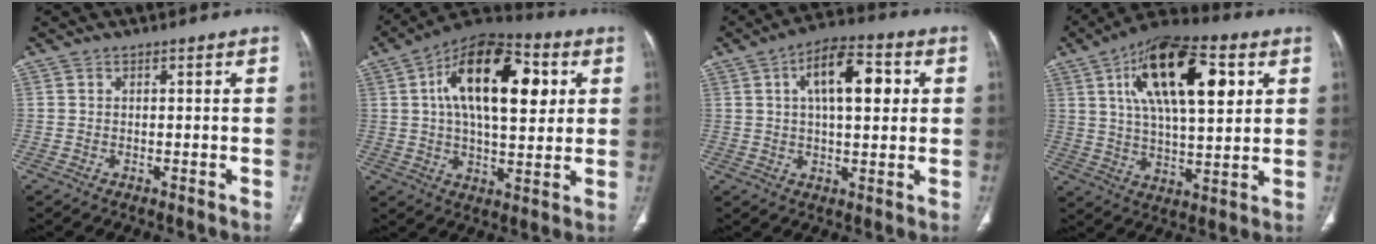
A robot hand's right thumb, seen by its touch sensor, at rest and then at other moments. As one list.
[{"total": 21.6, "force": [5.5, 10.5, 18.0], "torque": [-0.264, 0.007, 0.077]}, {"total": 12.8, "force": [3.3, 5.8, 11.0], "torque": [-0.158, 0.011, 0.047]}, {"total": 21.6, "force": [7.6, 9.2, 18.0], "torque": [-0.280, -0.010, 0.121]}]